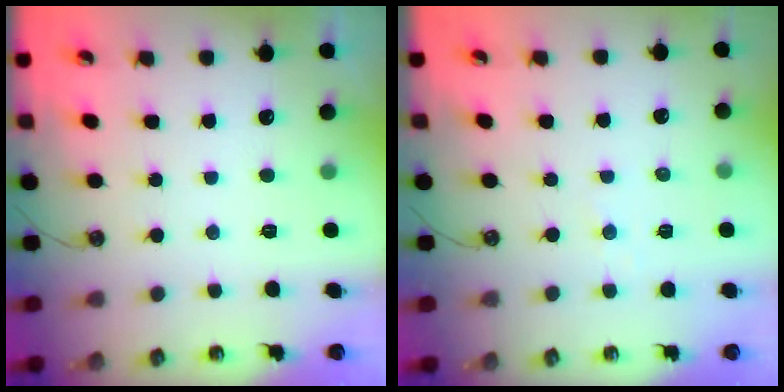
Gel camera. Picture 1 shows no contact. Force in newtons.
{"total": 2.9, "press": 2.9, "slide": 0.3}